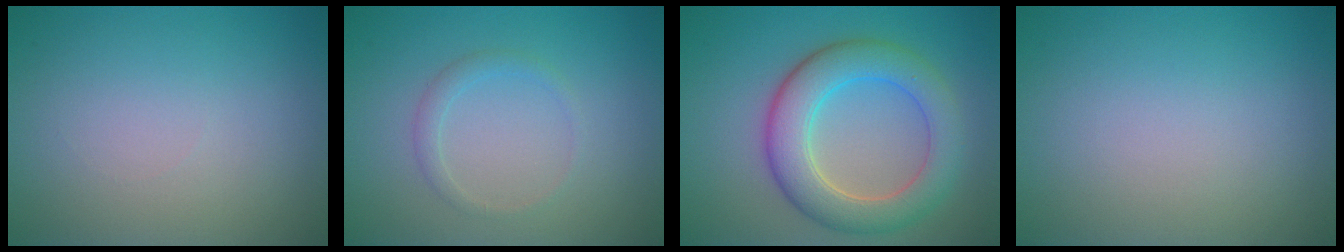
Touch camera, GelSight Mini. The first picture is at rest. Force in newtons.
{"total": 1.3, "press": 1.3, "slide": 0.0}
{"total": 6.4, "press": 6.4, "slide": 0.3}
{"total": 0.0}